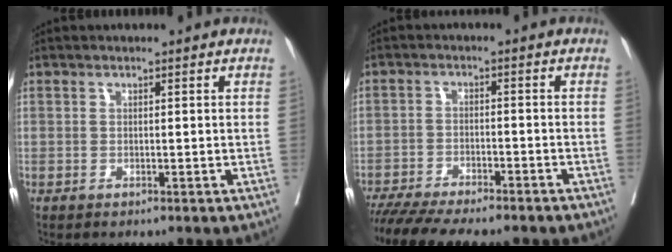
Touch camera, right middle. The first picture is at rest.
{"total": 14.5, "force": [-12.5, 2.5, 7.0], "torque": [-0.119, -0.022, -0.183]}